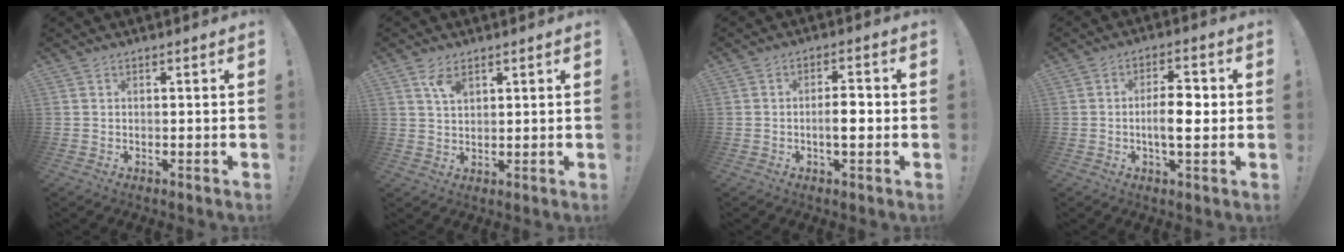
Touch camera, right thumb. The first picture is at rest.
{"total": 4.6, "force": [2.7, 2.3, 3.0], "torque": [-0.048, -0.008, 0.047]}
{"total": 5.3, "force": [-1.2, 2.0, 4.7], "torque": [-0.068, 0.004, -0.027]}
{"total": 8.5, "force": [-1.1, 3.5, 7.7], "torque": [-0.118, 0.009, -0.022]}